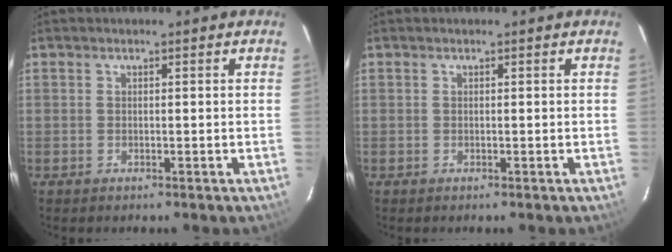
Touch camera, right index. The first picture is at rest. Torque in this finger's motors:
{"motor_torque": [0.01, 0.01, -0.01, 0.00]}